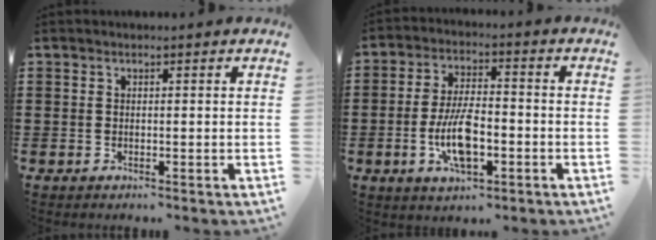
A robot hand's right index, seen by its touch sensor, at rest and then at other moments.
{"total": 9.0, "force": [-2.5, 3.7, 7.8], "torque": [-0.172, -0.003, -0.050]}